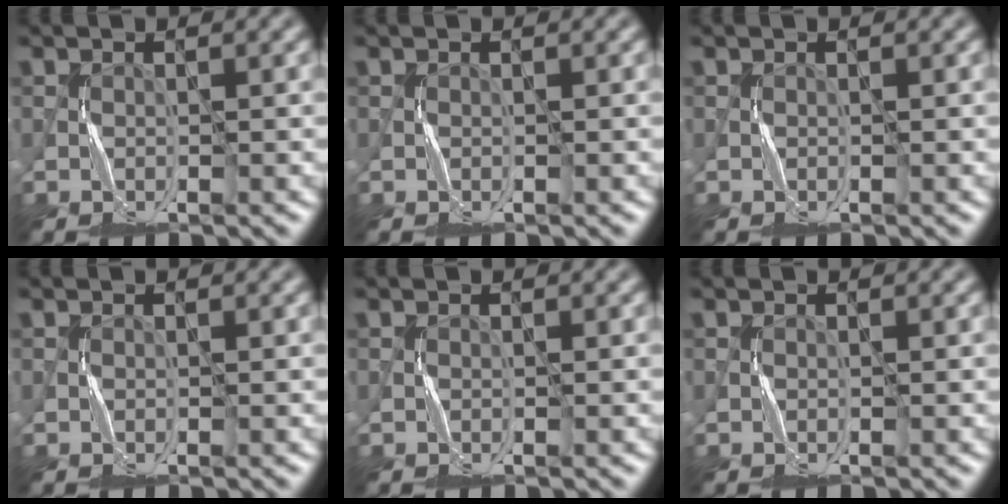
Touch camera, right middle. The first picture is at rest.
{"total": 0.0}
{"total": 0.0}
{"total": 0.0}
{"total": 0.0}
{"total": 0.0}